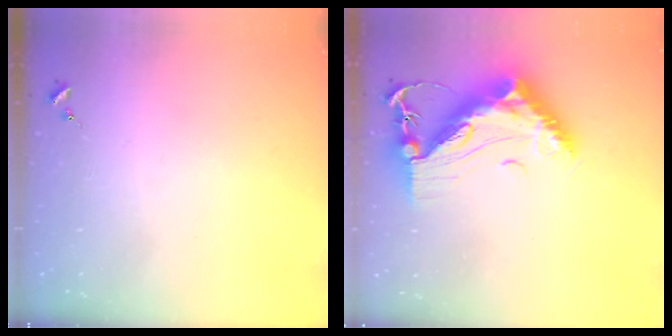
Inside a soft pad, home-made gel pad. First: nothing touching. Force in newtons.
{"total": 19.1, "press": 19.1, "slide": 1.6}